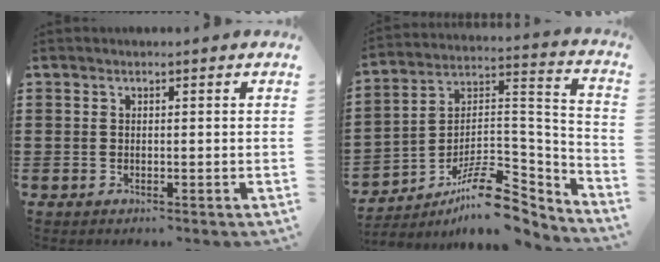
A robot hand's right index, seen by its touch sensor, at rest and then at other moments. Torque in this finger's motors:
{"motor_torque": [-0.53, -0.28, -1.05, -0.21]}